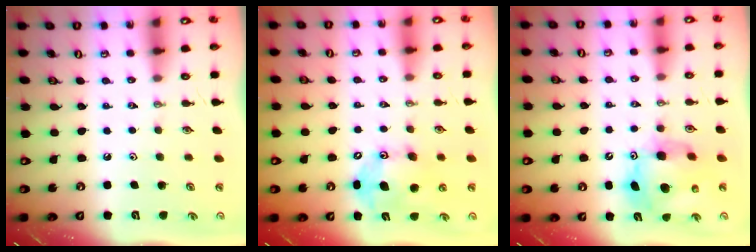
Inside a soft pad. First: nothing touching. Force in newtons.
{"total": 11.8, "press": 11.3, "slide": 3.3}
{"total": 13.2, "press": 13.2, "slide": 1.2}